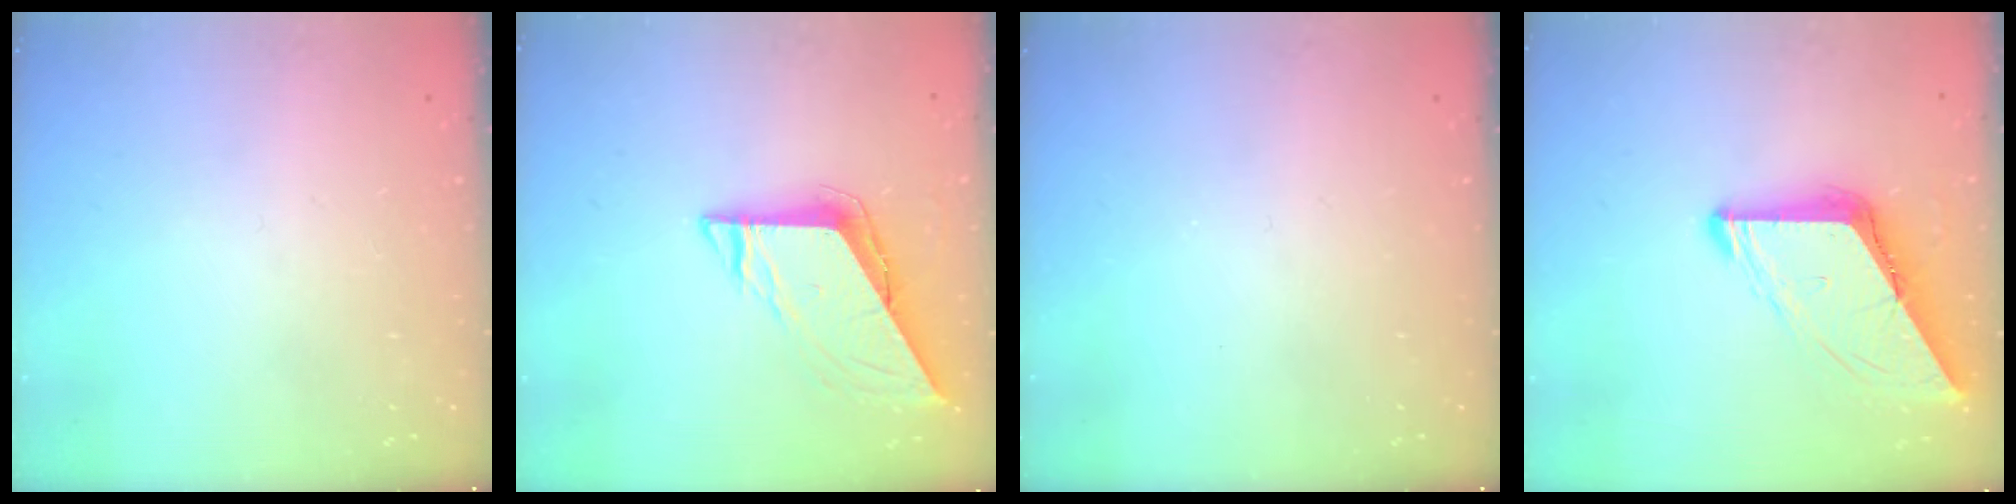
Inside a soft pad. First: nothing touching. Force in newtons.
{"total": 7.4, "press": 7.4, "slide": 0.6}
{"total": 0.0}
{"total": 10.1, "press": 10.0, "slide": 1.1}